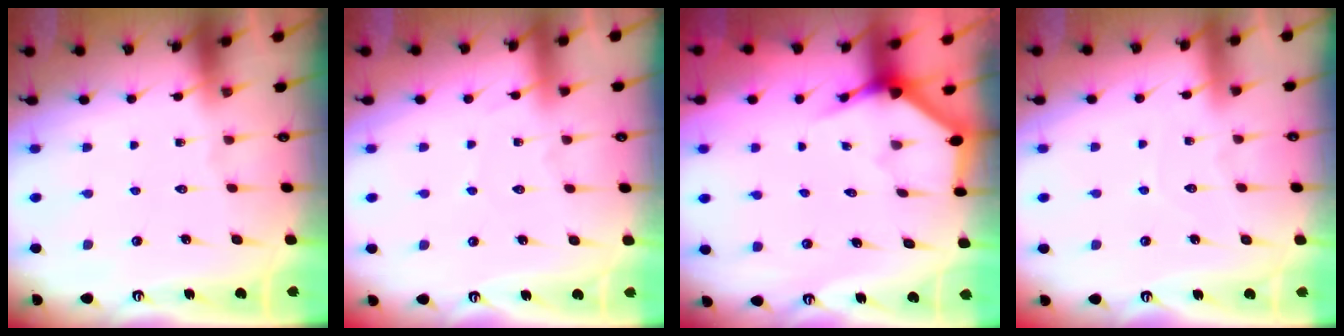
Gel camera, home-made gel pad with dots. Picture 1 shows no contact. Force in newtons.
{"total": 1.9, "press": 1.9, "slide": 0.2}
{"total": 3.6, "press": 3.6, "slide": 0.2}
{"total": 3.7, "press": 3.7, "slide": 0.2}